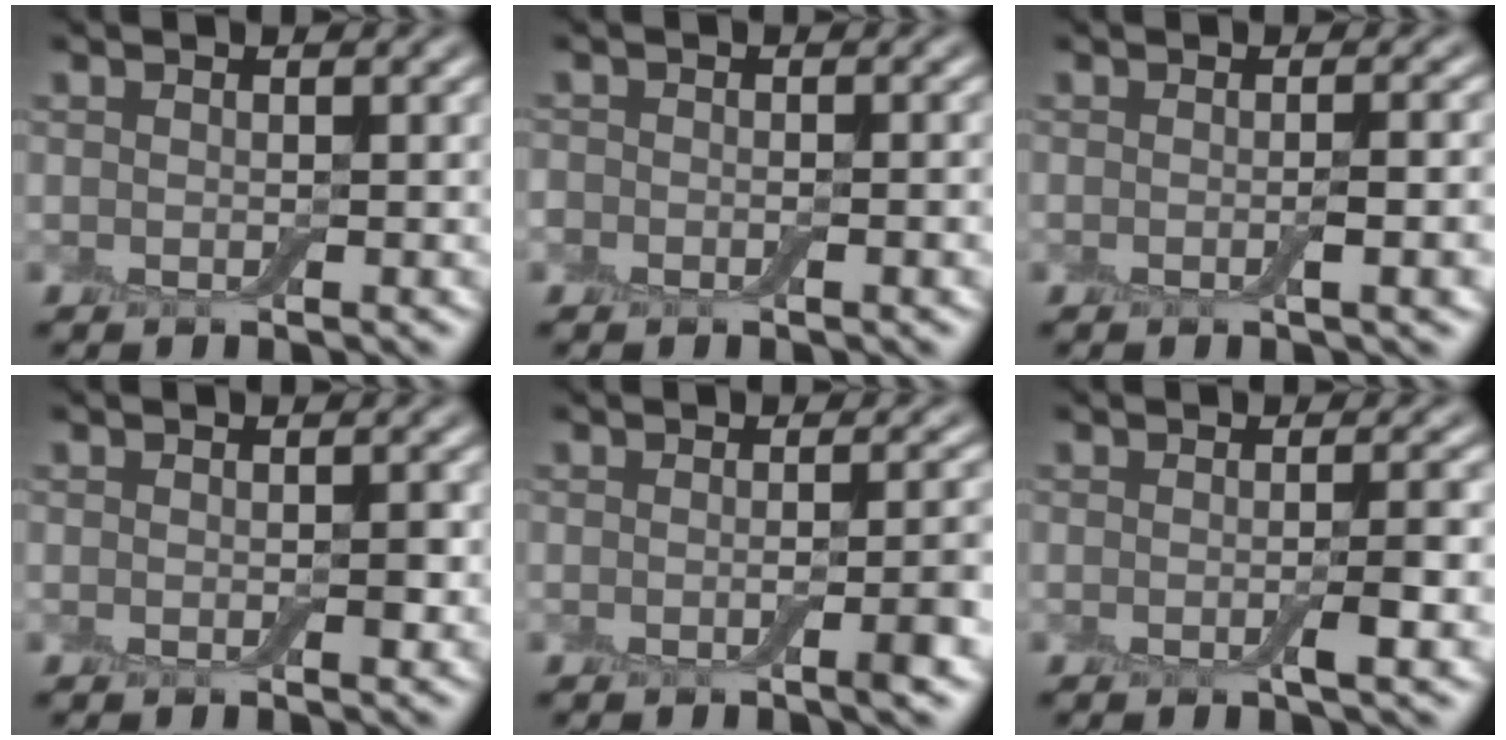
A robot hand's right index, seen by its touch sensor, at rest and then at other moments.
{"total": 1.9, "force": [-0.8, 1.3, 1.2], "torque": [-0.004, 0.002, -0.011]}
{"total": 2.7, "force": [-0.5, 0.6, 2.5], "torque": [-0.033, 0.002, -0.012]}
{"total": 1.1, "force": [-0.2, 0.5, 1.0], "torque": [-0.014, -0.001, -0.002]}
{"total": 3.6, "force": [-0.8, 0.9, 3.4], "torque": [-0.042, 0.003, -0.017]}
{"total": 2.7, "force": [-0.6, 0.4, 2.6], "torque": [-0.041, -0.001, -0.014]}